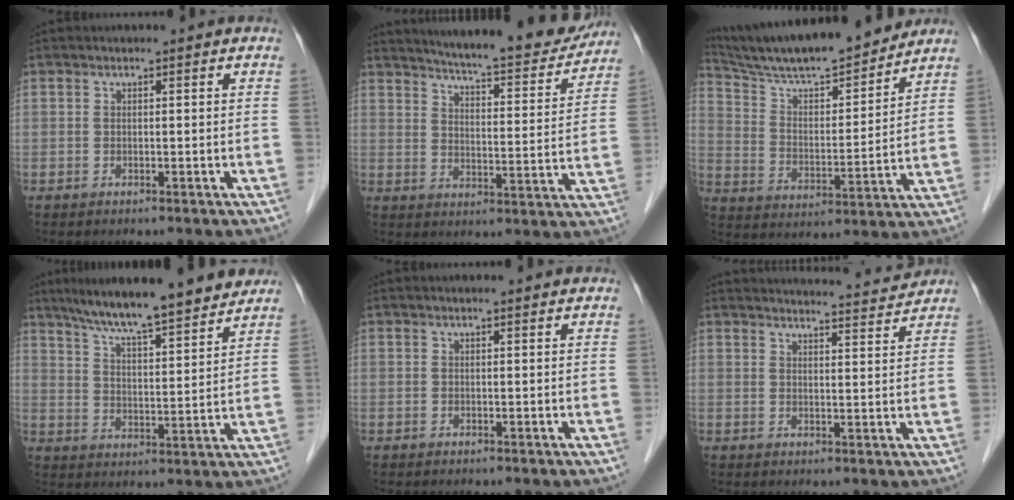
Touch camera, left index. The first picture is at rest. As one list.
[{"total": 18.3, "force": [16.8, 2.3, 6.8], "torque": [-0.097, -0.028, 0.219]}, {"total": 18.0, "force": [16.5, 1.6, 7.2], "torque": [-0.133, 0.004, 0.272]}, {"total": 15.7, "force": [13.5, 1.3, 7.8], "torque": [-0.121, 0.013, 0.203]}, {"total": 1.7, "force": [1.6, 0.2, 0.7], "torque": [-0.015, 0.012, 0.018]}, {"total": 10.7, "force": [10.6, -0.2, 1.6], "torque": [-0.019, -0.007, 0.127]}]